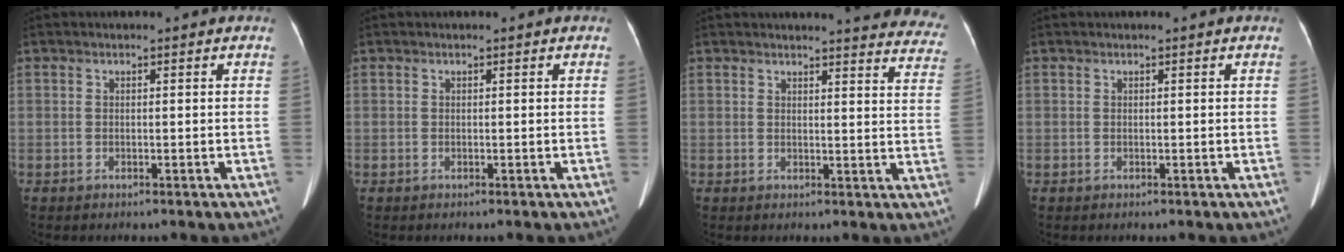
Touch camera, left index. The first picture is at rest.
{"total": 0.0}
{"total": 16.9, "force": [16.2, 2.1, 4.4], "torque": [-0.028, -0.080, 0.149]}
{"total": 0.0}